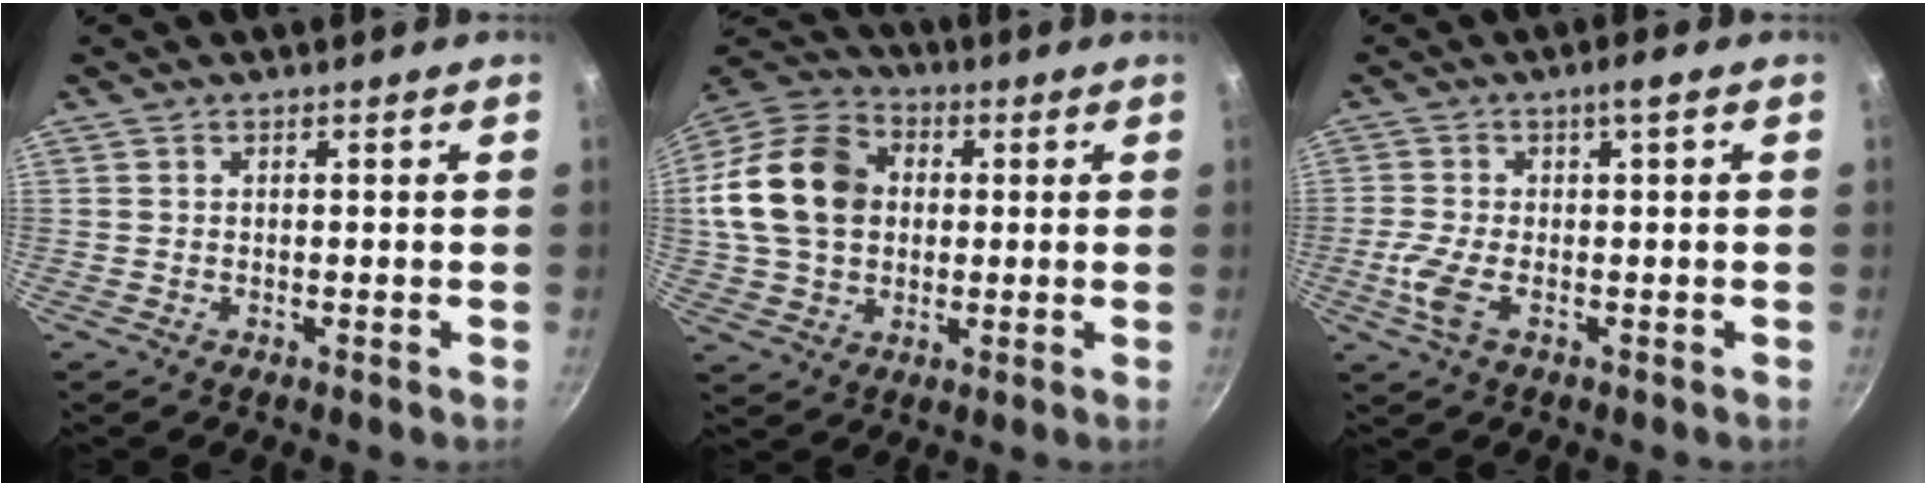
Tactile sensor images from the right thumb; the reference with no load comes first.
{"total": 18.2, "force": [1.8, 13.9, 11.6], "torque": [-0.198, 0.027, 0.023]}
{"total": 6.4, "force": [-1.0, 1.4, 6.1], "torque": [-0.125, 0.008, -0.018]}